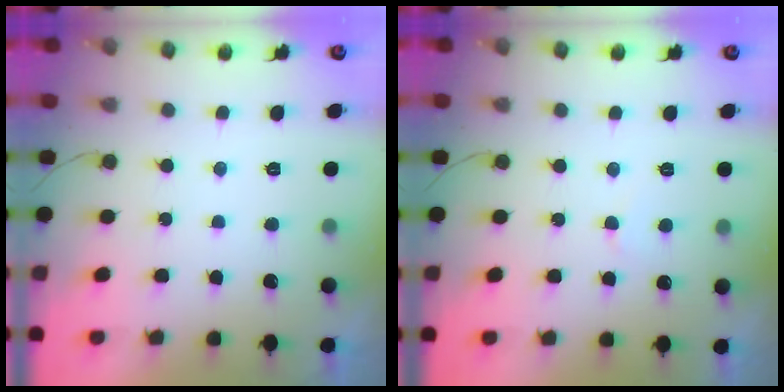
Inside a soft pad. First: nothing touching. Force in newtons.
{"total": 2.4, "press": 2.4, "slide": 0.2}